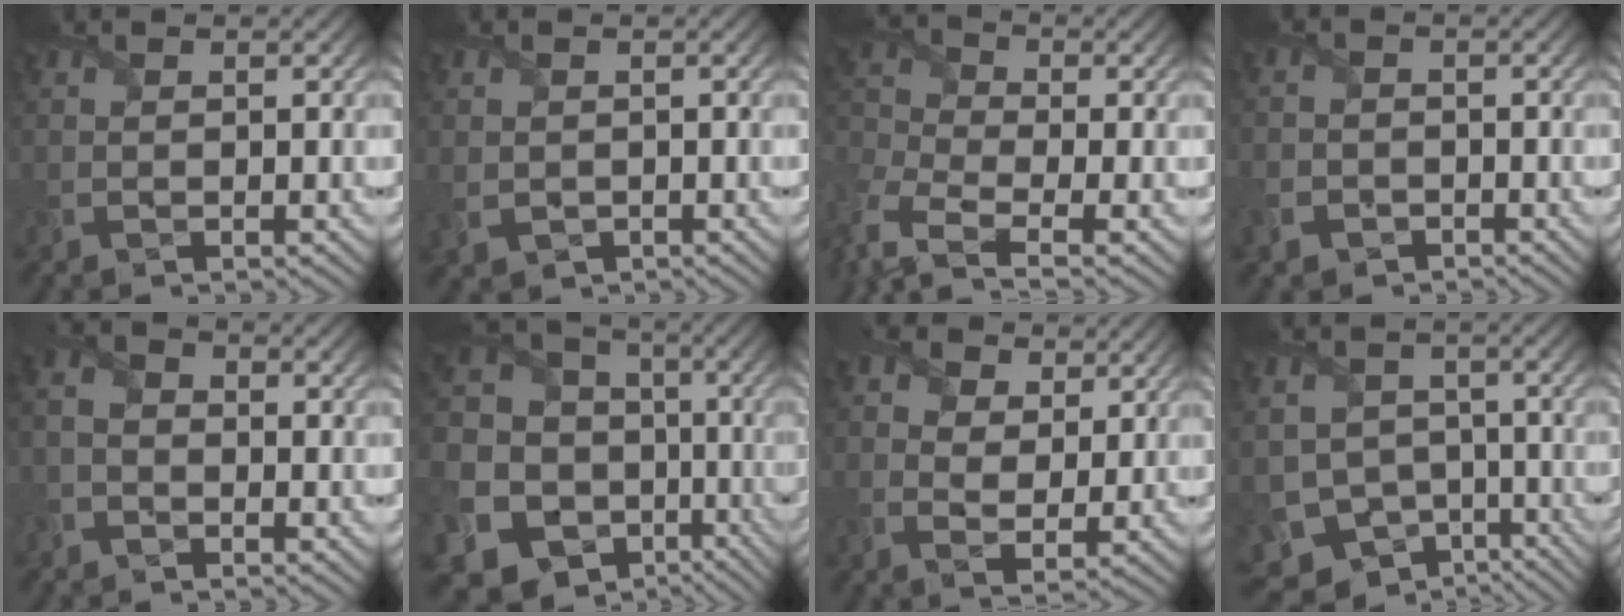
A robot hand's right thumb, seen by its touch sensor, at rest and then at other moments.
{"total": 2.3, "force": [-0.2, 2.0, 1.1], "torque": [-0.044, -0.008, -0.001]}
{"total": 8.1, "force": [-4.2, 4.0, 5.6], "torque": [-0.168, -0.027, -0.083]}
{"total": 4.0, "force": [-2.2, 3.0, 1.3], "torque": [-0.039, -0.014, -0.050]}
{"total": 3.5, "force": [-1.8, 2.3, 1.9], "torque": [-0.049, 0.001, -0.036]}
{"total": 20.0, "force": [-4.9, 17.4, 8.7], "torque": [-0.246, -0.016, -0.064]}
{"total": 5.8, "force": [3.2, 3.7, 3.2], "torque": [-0.097, 0.000, 0.047]}
{"total": 9.6, "force": [-5.1, 7.4, 3.4], "torque": [-0.089, -0.018, -0.083]}